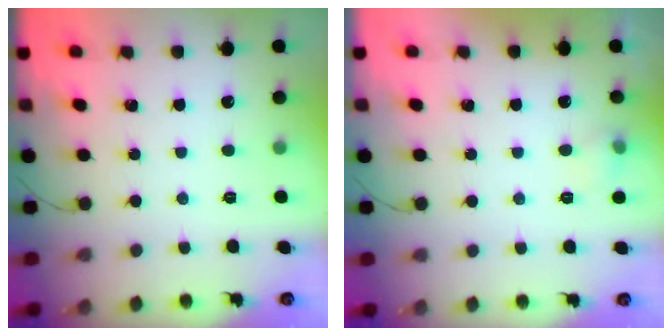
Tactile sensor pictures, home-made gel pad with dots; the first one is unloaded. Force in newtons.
{"total": 5.7, "press": 5.4, "slide": 2.0}